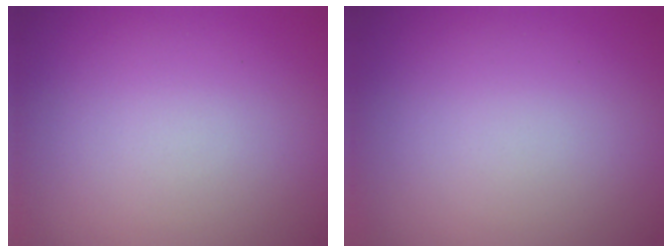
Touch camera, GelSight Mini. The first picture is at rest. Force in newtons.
{"total": 0.0}